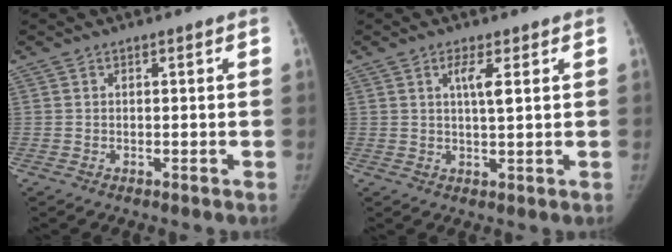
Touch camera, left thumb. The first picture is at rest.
{"total": 3.8, "force": [1.6, 0.8, 3.3], "torque": [-0.055, -0.009, 0.028]}